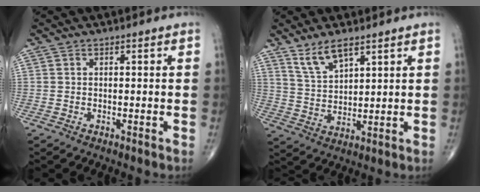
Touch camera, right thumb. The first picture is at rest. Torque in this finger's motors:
{"motor_torque": [-0.33, -0.05, 0.56, 0.88, 0.15]}